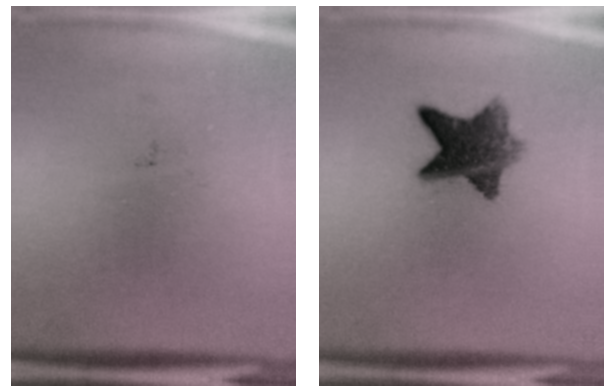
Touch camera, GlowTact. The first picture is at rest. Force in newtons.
{"total": 8.7}